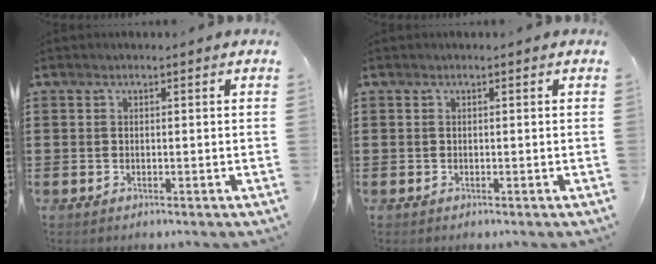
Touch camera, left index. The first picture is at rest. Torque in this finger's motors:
{"motor_torque": [0.00, 0.00, 0.00, -0.01]}